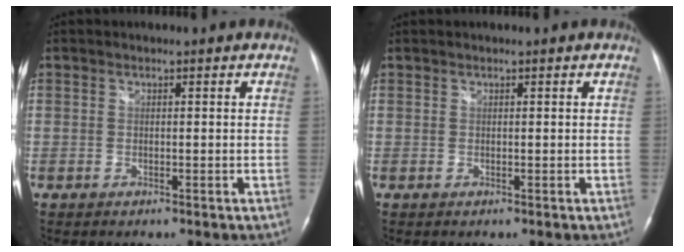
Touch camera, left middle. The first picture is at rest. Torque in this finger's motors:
{"motor_torque": [-0.22, -0.26, -0.16, -0.02]}